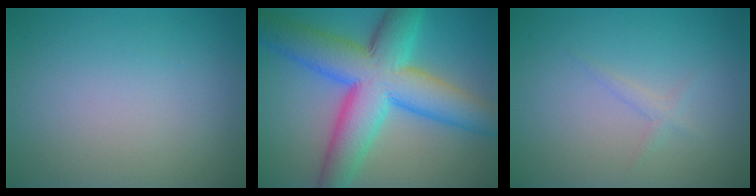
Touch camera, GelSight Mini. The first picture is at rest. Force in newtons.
{"total": 11.8, "press": 11.8, "slide": 0.1}
{"total": 0.9, "press": 0.9, "slide": 0.1}